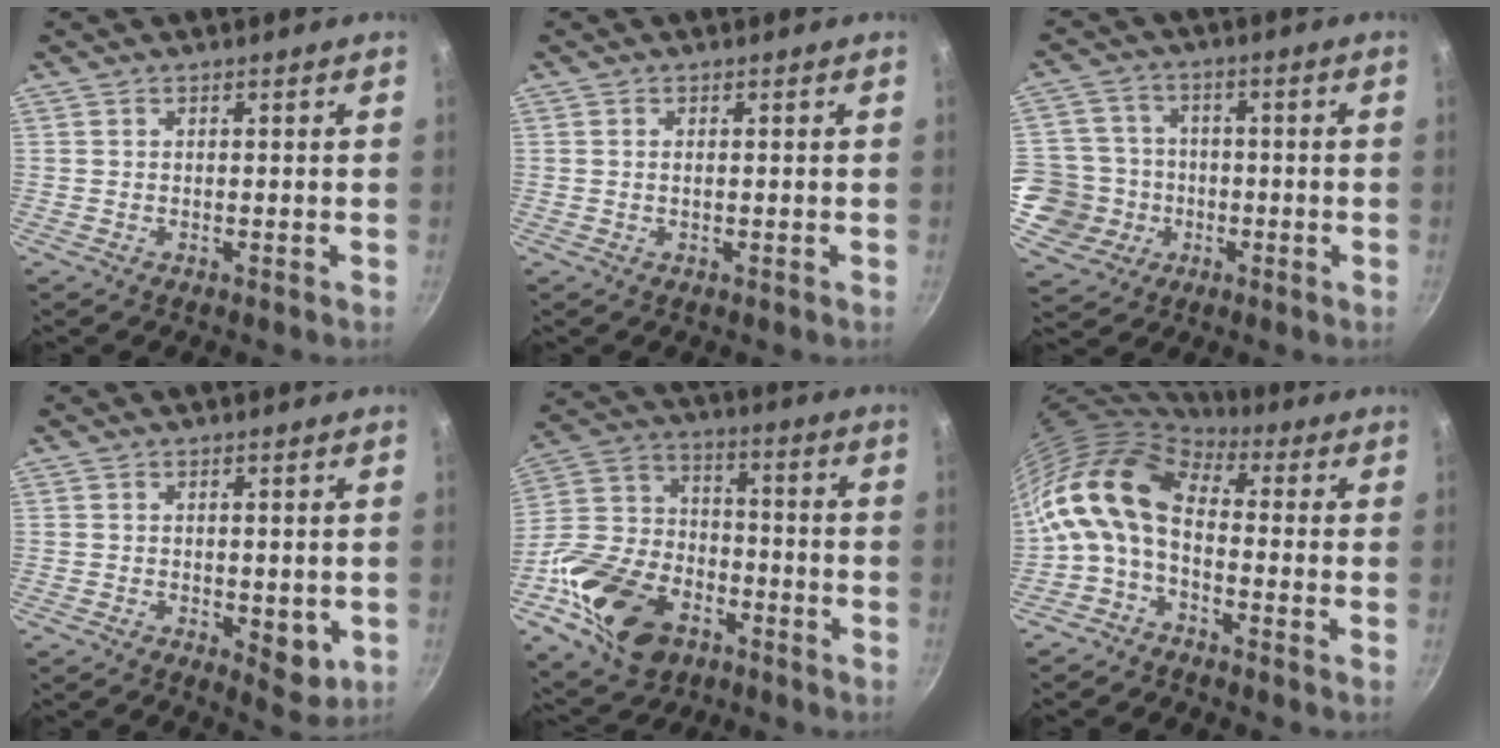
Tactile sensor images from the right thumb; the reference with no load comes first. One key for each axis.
{"total": 0.6, "fx": 0.1, "fy": 0.2, "fz": 0.6, "tx": -0.013, "ty": 0.000, "tz": 0.001}
{"total": 11.3, "fx": -2.6, "fy": 10.7, "fz": 2.9, "tx": -0.033, "ty": 0.030, "tz": -0.047}
{"total": 5.0, "fx": -0.6, "fy": 2.7, "fz": 4.2, "tx": -0.046, "ty": -0.013, "tz": -0.002}
{"total": 22.5, "fx": -9.9, "fy": 15.2, "fz": 13.3, "tx": -0.240, "ty": 0.055, "tz": -0.173}
{"total": 12.8, "fx": -1.2, "fy": 7.6, "fz": 10.2, "tx": -0.190, "ty": 0.028, "tz": -0.042}